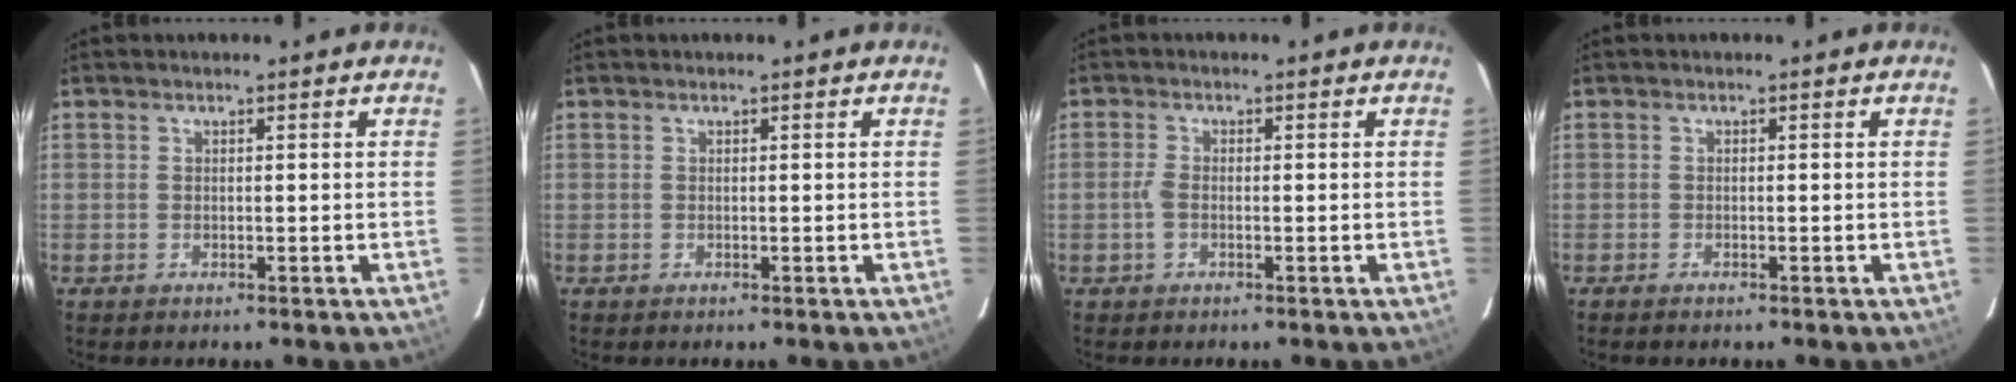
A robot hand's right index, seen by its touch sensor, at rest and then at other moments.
{"total": 0.0}
{"total": 2.0, "force": [-0.7, 1.0, 1.6], "torque": [-0.042, 0.003, -0.014]}
{"total": 0.8, "force": [-0.7, 0.2, 0.3], "torque": [-0.009, -0.002, -0.014]}